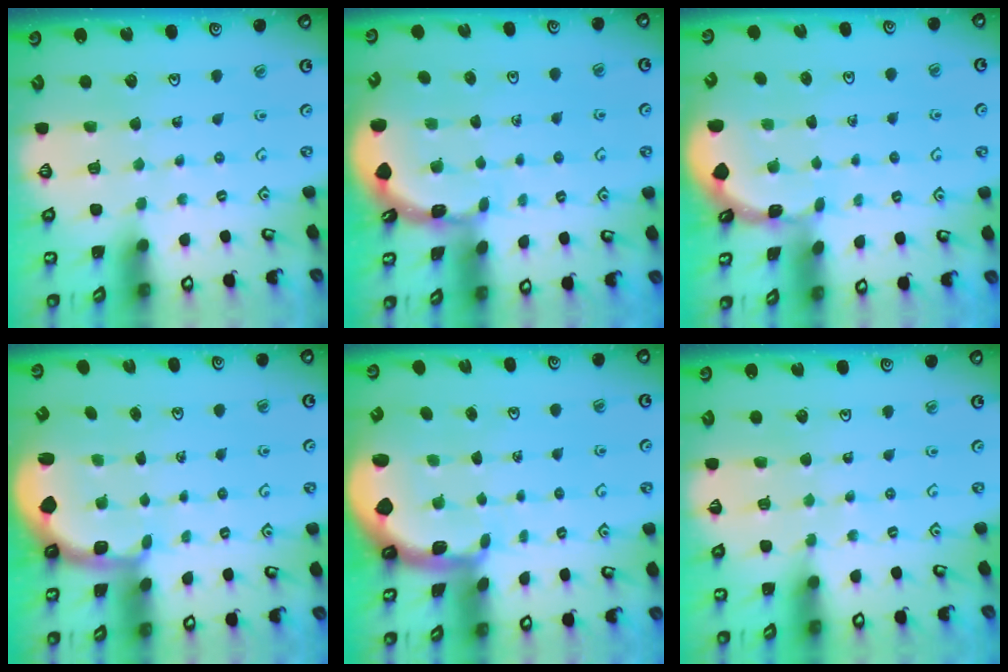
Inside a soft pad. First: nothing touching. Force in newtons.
{"total": 1.6, "press": 1.6, "slide": 0.3}
{"total": 0.7, "press": 0.6, "slide": 0.1}
{"total": 2.3, "press": 1.3, "slide": 1.8}
{"total": 1.7, "press": 1.6, "slide": 0.4}
{"total": 2.9, "press": 2.9, "slide": 0.5}